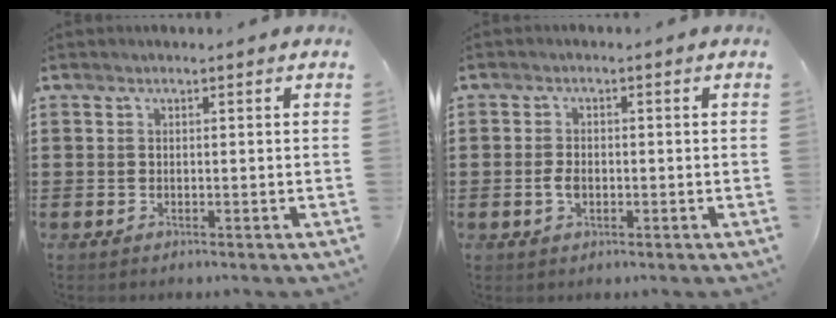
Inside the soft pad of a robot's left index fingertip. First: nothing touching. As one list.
[{"total": 2.4, "force": [-0.4, 1.4, 1.9], "torque": [-0.051, -0.002, -0.012]}]